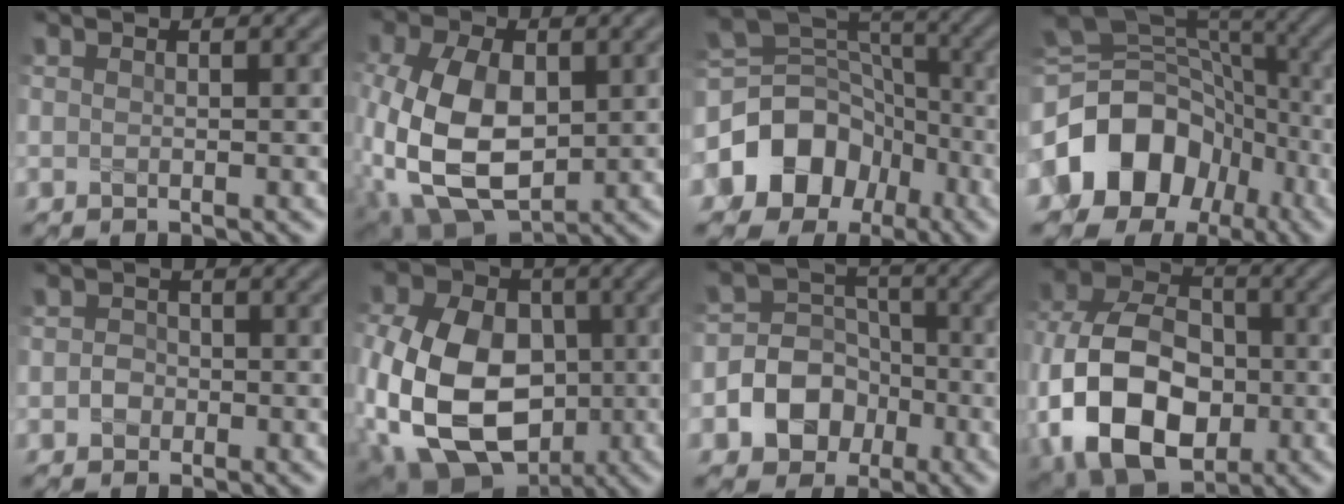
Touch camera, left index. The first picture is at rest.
{"total": 11.2, "force": [-0.9, 6.9, 8.7], "torque": [-0.211, -0.008, -0.016]}
{"total": 10.2, "force": [-4.2, 8.3, 4.1], "torque": [-0.085, 0.014, -0.083]}
{"total": 13.6, "force": [-4.6, 10.6, 7.1], "torque": [-0.138, -0.009, -0.082]}
{"total": 1.4, "force": [-0.4, 1.3, 0.5], "torque": [-0.004, 0.000, -0.012]}
{"total": 15.9, "force": [-2.9, 11.9, 10.2], "torque": [-0.201, -0.023, -0.057]}
{"total": 7.5, "force": [-2.7, 6.4, 2.7], "torque": [-0.036, 0.007, -0.074]}
{"total": 14.0, "force": [-3.5, 9.6, 9.6], "torque": [-0.205, -0.010, -0.073]}